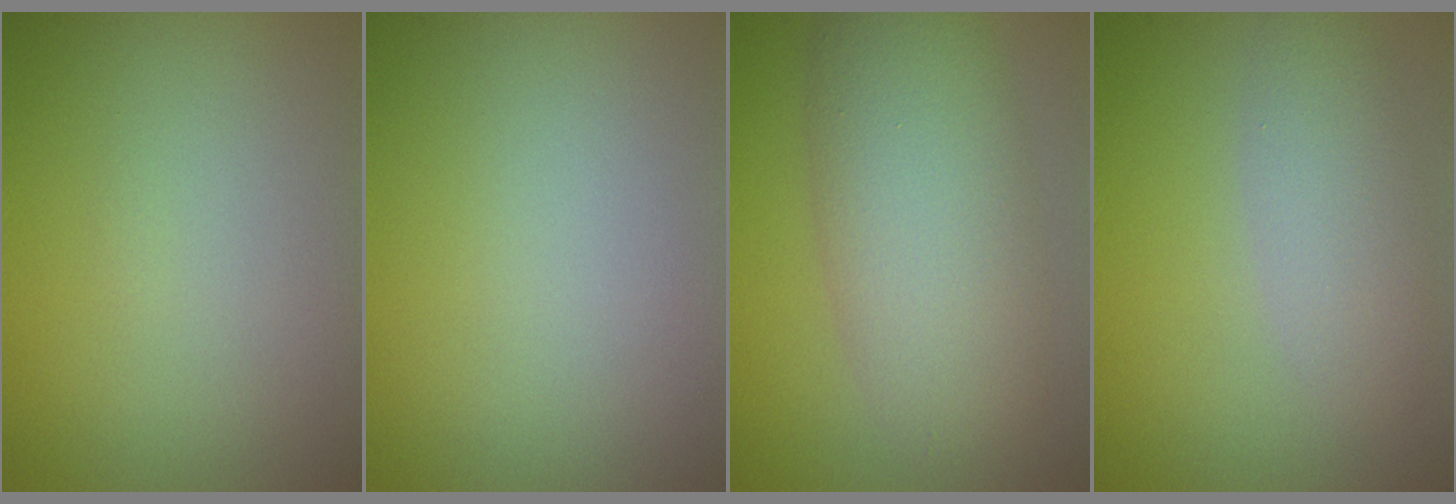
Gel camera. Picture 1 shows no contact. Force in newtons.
{"total": 0.0}
{"total": 7.3, "press": 7.3, "slide": 0.5}
{"total": 2.9, "press": 2.9, "slide": 0.2}